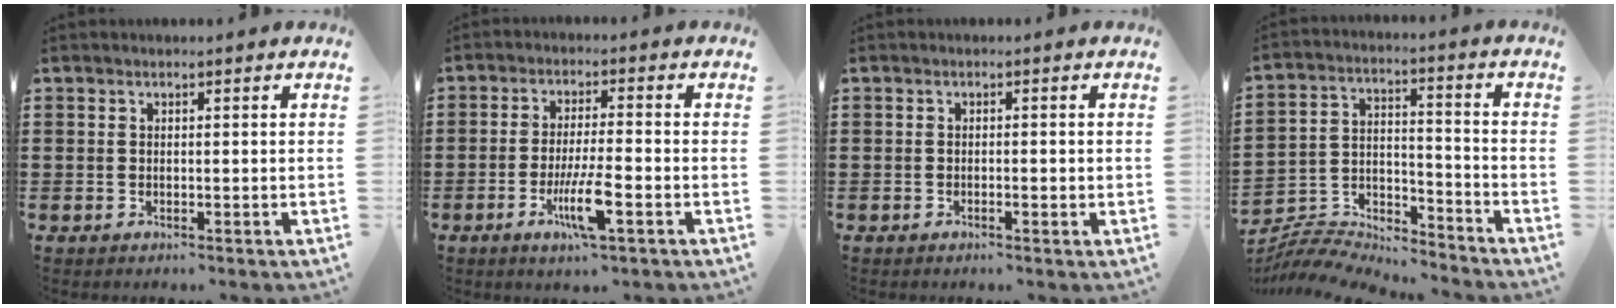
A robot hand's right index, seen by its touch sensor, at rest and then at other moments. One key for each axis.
{"total": 7.2, "fx": -2.8, "fy": 0.9, "fz": 6.5, "tx": -0.124, "ty": -0.014, "tz": -0.049}
{"total": 0.8, "fx": -0.3, "fy": 0.1, "fz": 0.8, "tx": -0.014, "ty": -0.005, "tz": -0.003}
{"total": 6.3, "fx": -6.1, "fy": 1.3, "fz": 0.9, "tx": -0.024, "ty": 0.005, "tz": -0.124}